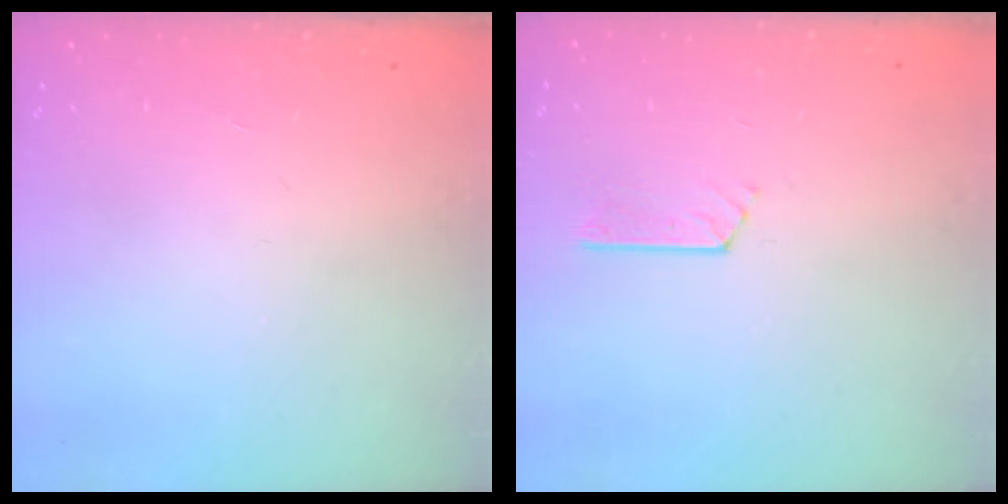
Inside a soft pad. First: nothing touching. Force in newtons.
{"total": 3.2, "press": 3.2, "slide": 0.4}